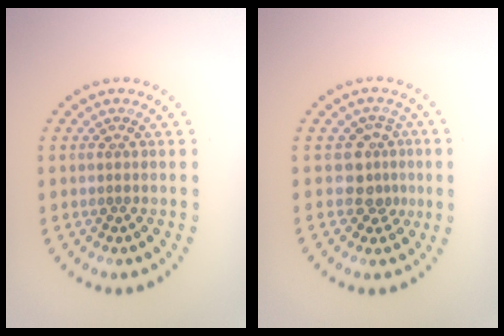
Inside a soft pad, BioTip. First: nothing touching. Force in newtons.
{"total": 2.6, "press": 1.9, "slide": 1.8}